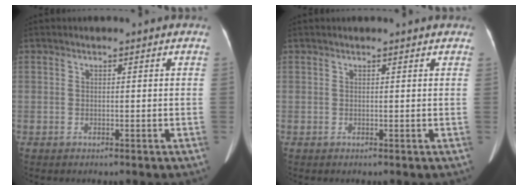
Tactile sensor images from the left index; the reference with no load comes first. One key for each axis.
{"total": 2.2, "fx": 2.1, "fy": 0.4, "fz": 0.7, "tx": -0.015, "ty": 0.018, "tz": 0.019}